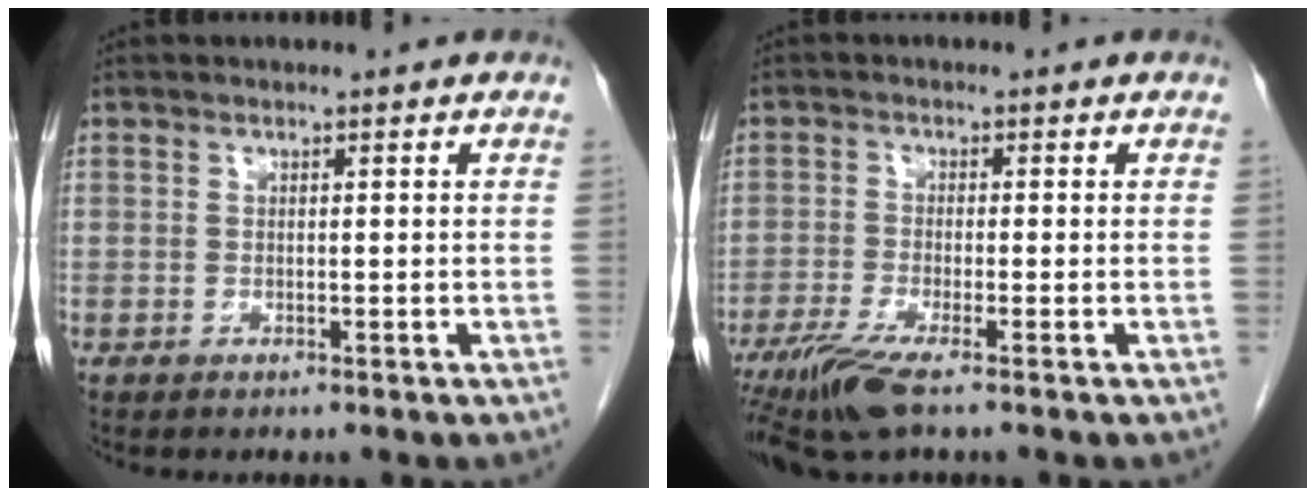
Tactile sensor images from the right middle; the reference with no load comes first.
{"total": 6.6, "force": [-4.6, 0.2, 4.8], "torque": [-0.091, -0.020, -0.087]}